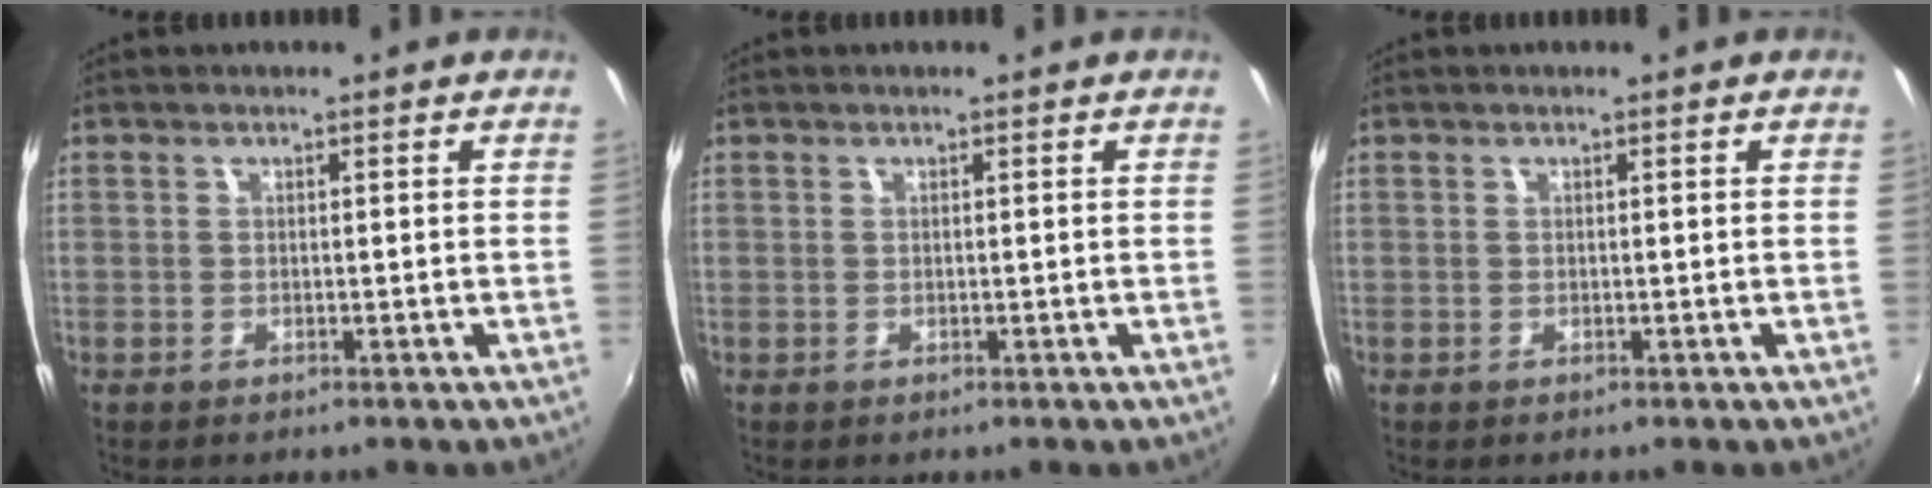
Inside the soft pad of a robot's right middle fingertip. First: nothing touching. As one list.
[{"total": 0.0}, {"total": 0.0}]